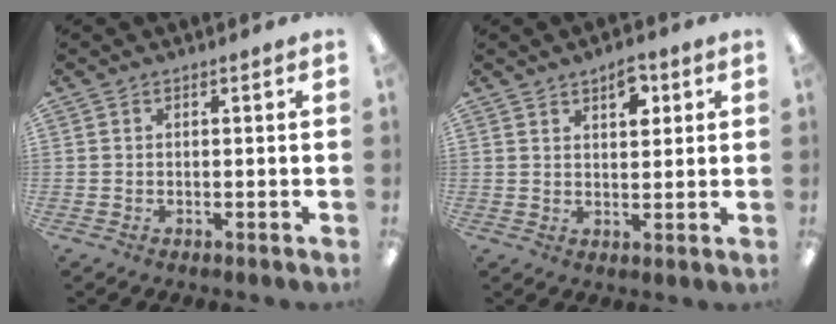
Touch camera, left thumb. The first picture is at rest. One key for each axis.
{"total": 5.3, "fx": 3.3, "fy": 2.7, "fz": 3.1, "tx": -0.028, "ty": -0.015, "tz": 0.051}